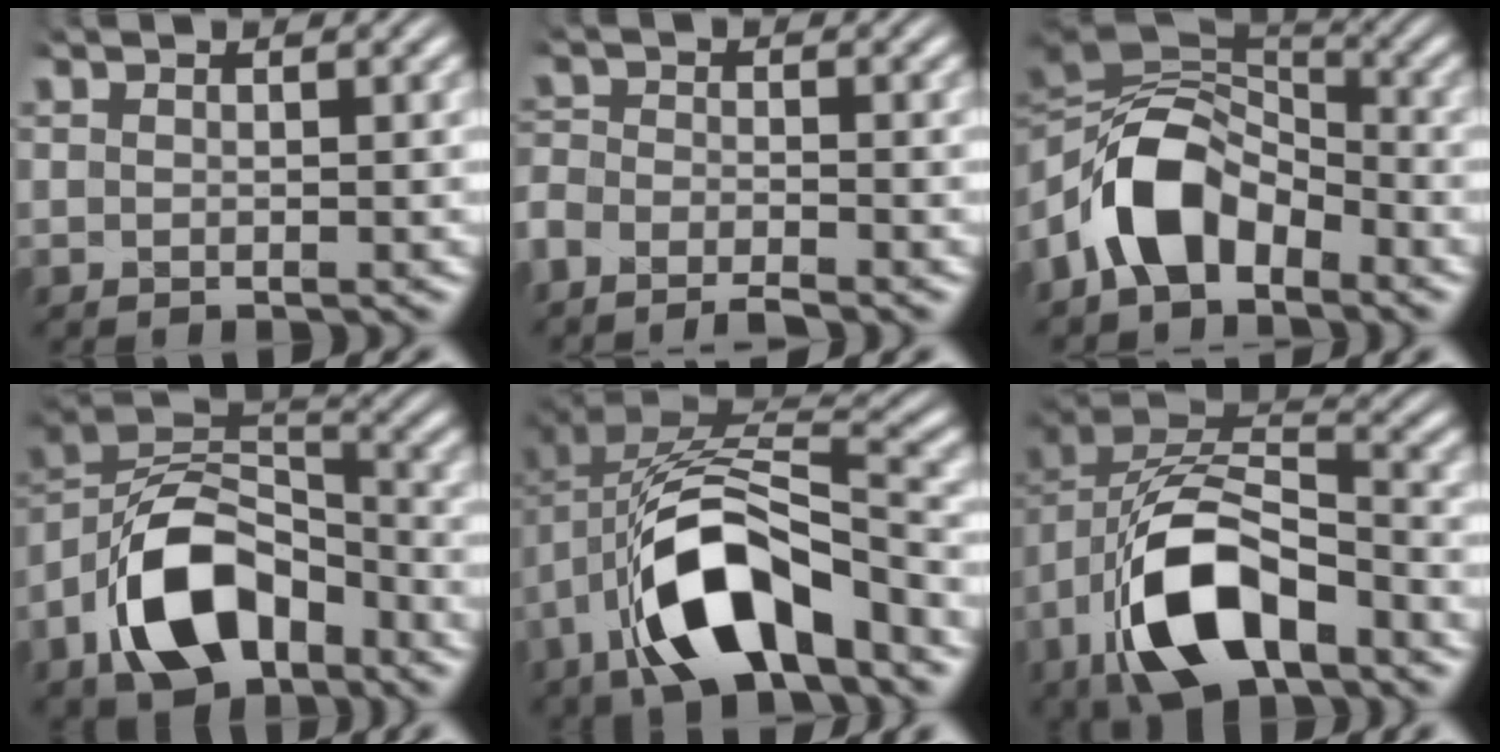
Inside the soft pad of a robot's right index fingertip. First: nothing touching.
{"total": 2.9, "force": [-2.2, 1.7, 1.0], "torque": [-0.032, -0.009, -0.040]}
{"total": 9.8, "force": [-1.1, 7.2, 6.6], "torque": [-0.155, -0.013, -0.019]}
{"total": 11.8, "force": [-2.4, 8.3, 8.0], "torque": [-0.160, -0.020, -0.041]}
{"total": 11.1, "force": [-2.1, 6.6, 8.6], "torque": [-0.178, -0.015, -0.031]}
{"total": 12.3, "force": [-1.7, 8.0, 9.1], "torque": [-0.179, -0.022, -0.027]}